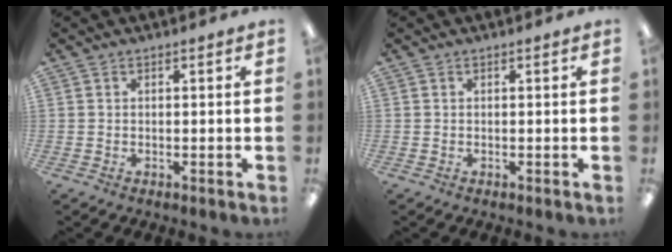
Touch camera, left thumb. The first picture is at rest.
{"total": 0.0}